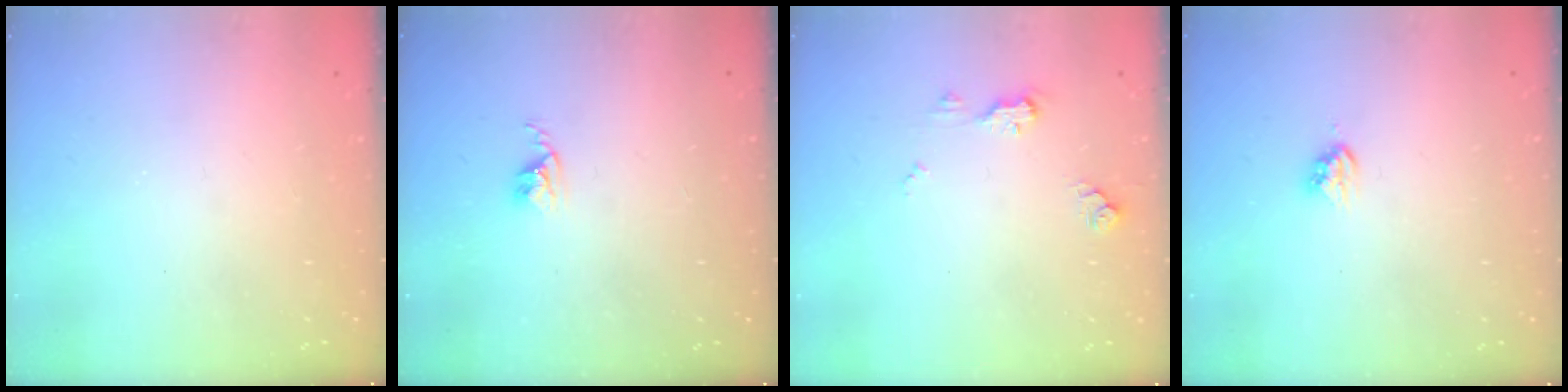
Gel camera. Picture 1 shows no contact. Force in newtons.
{"total": 2.6, "press": 2.6, "slide": 0.4}
{"total": 7.0, "press": 6.9, "slide": 0.6}
{"total": 3.7, "press": 3.7, "slide": 0.5}